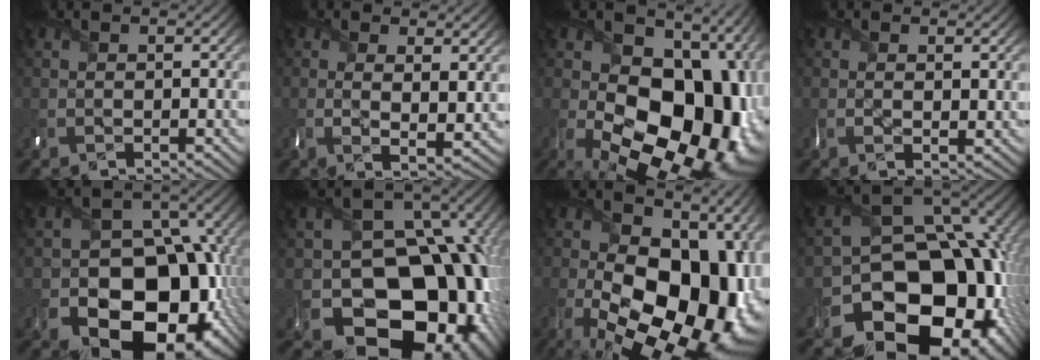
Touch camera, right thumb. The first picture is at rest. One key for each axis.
{"total": 5.1, "fx": 1.2, "fy": 1.7, "fz": 4.7, "tx": -0.086, "ty": -0.015, "tz": 0.024}
{"total": 22.4, "fx": -2.4, "fy": 15.4, "fz": 16.0, "tx": -0.232, "ty": -0.045, "tz": -0.020}
{"total": 2.1, "fx": 0.6, "fy": 0.9, "fz": 1.8, "tx": -0.035, "ty": -0.006, "tz": 0.012}
{"total": 19.0, "fx": -5.7, "fy": 13.9, "fz": 11.5, "tx": -0.158, "ty": -0.036, "tz": -0.091}
{"total": 20.5, "fx": -5.6, "fy": 16.1, "fz": 11.4, "tx": -0.143, "ty": -0.039, "tz": -0.090}
{"total": 21.7, "fx": -3.9, "fy": 13.7, "fz": 16.4, "tx": -0.255, "ty": -0.061, "tz": -0.017}
{"total": 21.2, "fx": -8.0, "fy": 15.6, "fz": 11.9, "tx": -0.178, "ty": -0.042, "tz": -0.110}